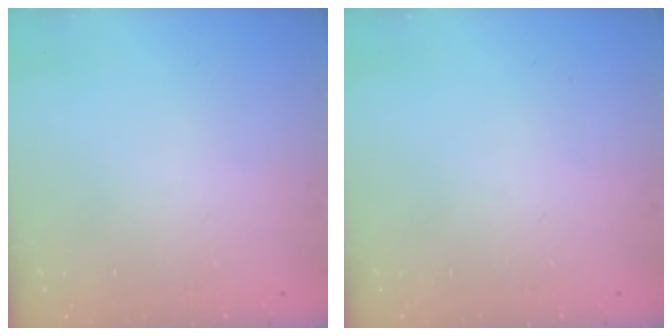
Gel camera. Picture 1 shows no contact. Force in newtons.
{"total": 0.0}